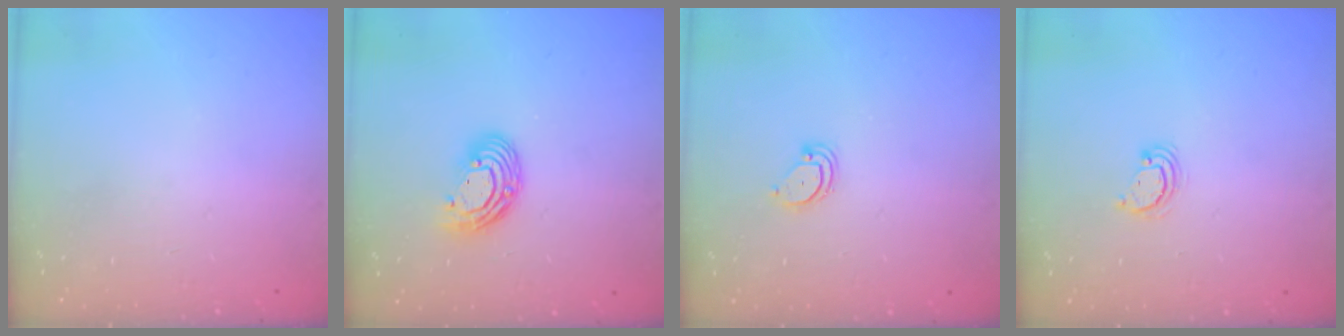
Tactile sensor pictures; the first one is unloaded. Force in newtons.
{"total": 9.8, "press": 9.8, "slide": 0.6}
{"total": 3.0, "press": 3.0, "slide": 0.2}
{"total": 3.0, "press": 3.0, "slide": 0.2}